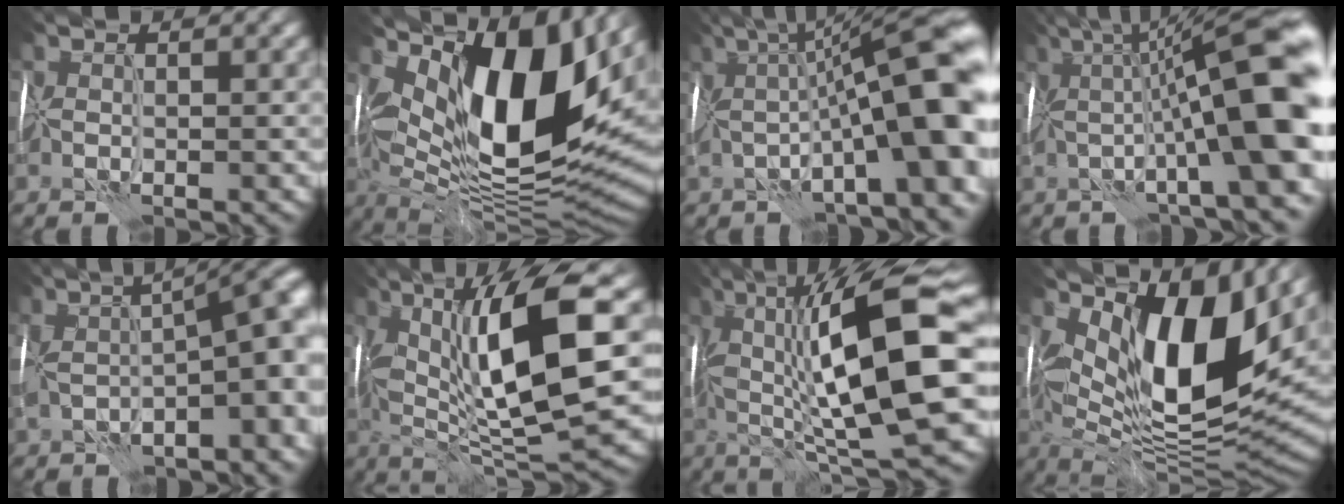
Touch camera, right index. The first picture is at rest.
{"total": 16.0, "force": [5.4, 7.4, 13.2], "torque": [-0.213, -0.004, 0.084]}
{"total": 15.6, "force": [-0.3, 4.5, 14.9], "torque": [-0.187, 0.024, 0.004]}
{"total": 15.2, "force": [1.1, 3.6, 14.7], "torque": [-0.202, 0.030, 0.017]}
{"total": 13.5, "force": [-1.0, 5.6, 12.3], "torque": [-0.178, -0.005, -0.001]}
{"total": 13.5, "force": [2.6, 3.4, 12.8], "torque": [-0.218, 0.003, 0.049]}
{"total": 15.1, "force": [2.1, 3.5, 14.5], "torque": [-0.236, 0.013, 0.039]}
{"total": 14.6, "force": [5.0, 6.4, 12.1], "torque": [-0.195, -0.007, 0.082]}